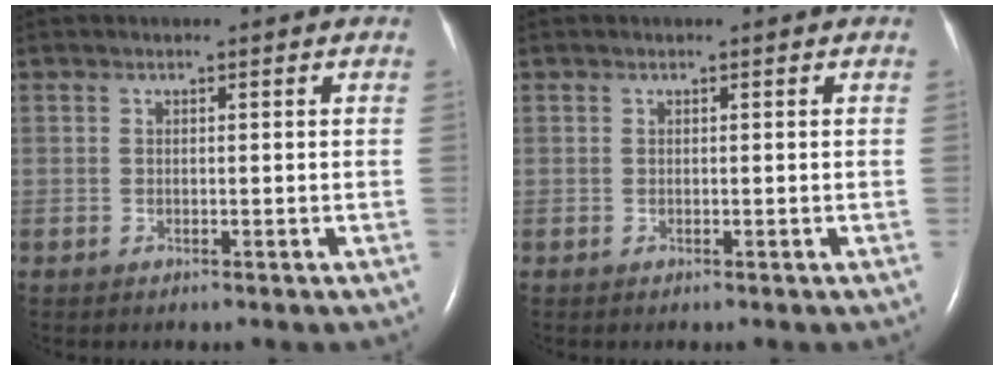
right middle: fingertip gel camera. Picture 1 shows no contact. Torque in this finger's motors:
{"motor_torque": [0.00, 0.00, -0.02, 0.00]}